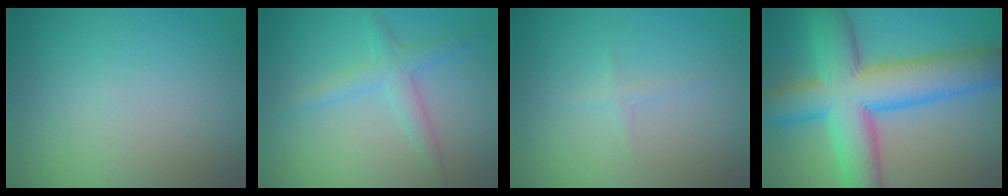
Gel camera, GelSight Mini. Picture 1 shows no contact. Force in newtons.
{"total": 3.4, "press": 3.4, "slide": 0.2}
{"total": 0.7, "press": 0.7, "slide": 0.1}
{"total": 12.1, "press": 12.1, "slide": 0.3}